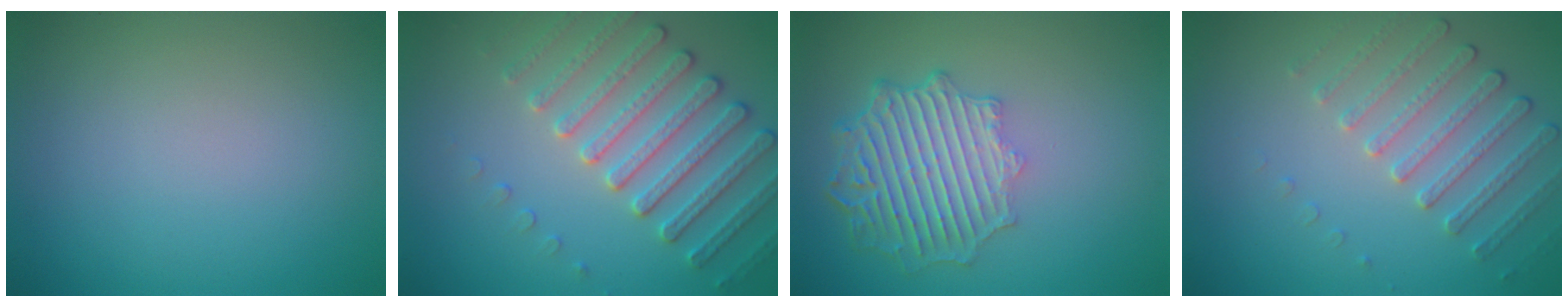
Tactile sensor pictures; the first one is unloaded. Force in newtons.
{"total": 4.5, "press": 4.4, "slide": 0.8}
{"total": 6.4, "press": 4.9, "slide": 4.0}
{"total": 2.5, "press": 2.2, "slide": 1.3}